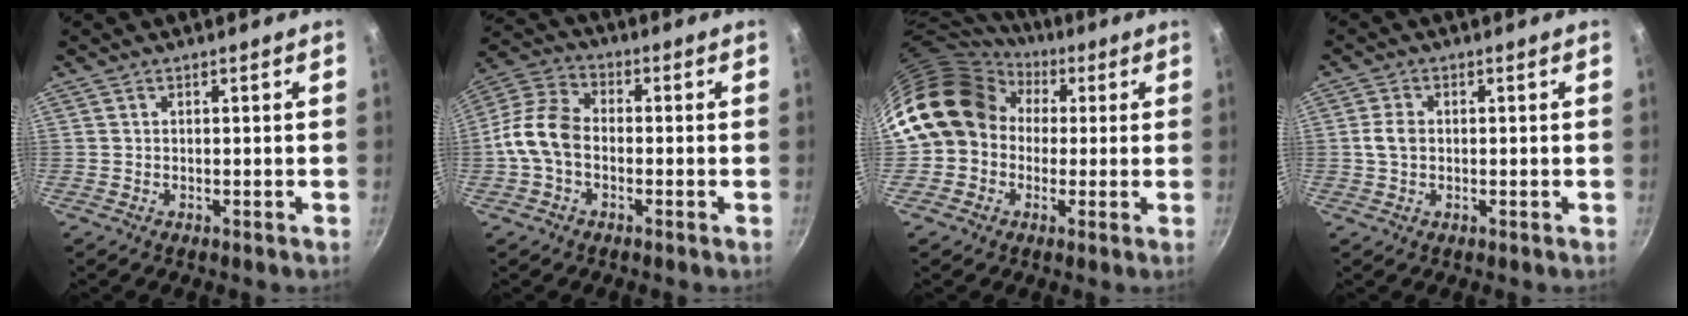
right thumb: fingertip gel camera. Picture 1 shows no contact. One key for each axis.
{"total": 9.6, "fx": -1.8, "fy": 6.6, "fz": 6.7, "tx": -0.124, "ty": 0.033, "tz": -0.053}
{"total": 15.2, "fx": 1.6, "fy": 13.1, "fz": 7.5, "tx": -0.102, "ty": 0.038, "tz": 0.014}
{"total": 3.4, "fx": 0.0, "fy": 2.4, "fz": 2.3, "tx": -0.041, "ty": 0.008, "tz": -0.002}